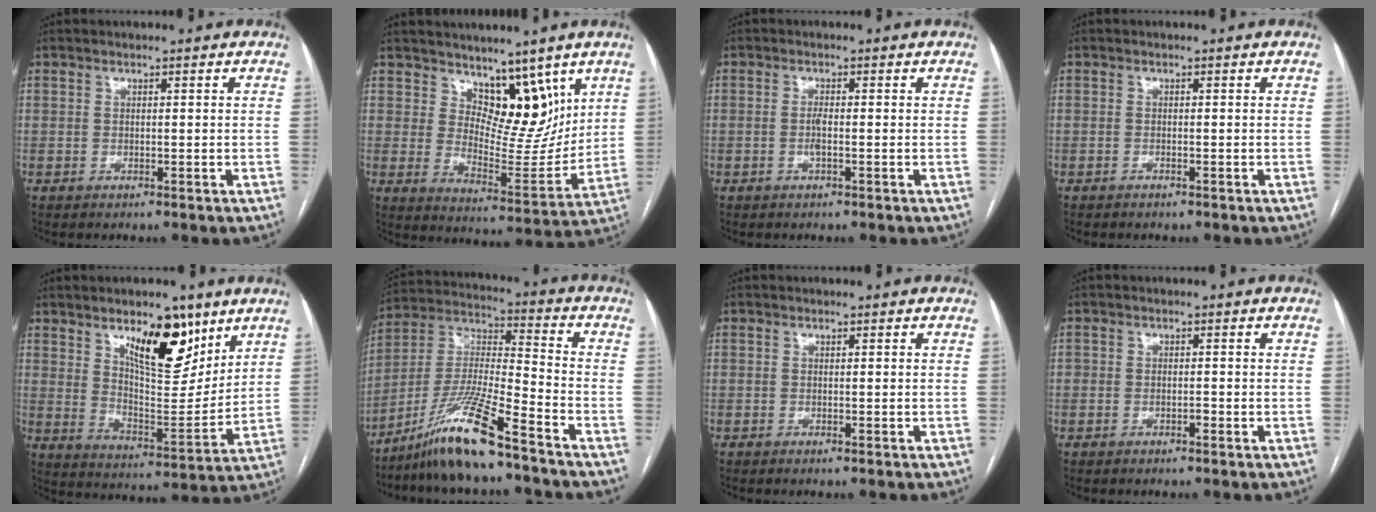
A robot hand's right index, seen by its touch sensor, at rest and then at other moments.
{"total": 10.1, "force": [6.6, 5.1, 5.6], "torque": [-0.075, -0.007, 0.118]}
{"total": 1.4, "force": [-0.3, 0.2, 1.4], "torque": [-0.027, 0.002, -0.005]}
{"total": 0.5, "force": [-0.5, 0.1, 0.2], "torque": [-0.009, -0.001, -0.008]}
{"total": 13.6, "force": [8.0, 4.9, 9.8], "torque": [-0.148, -0.007, 0.139]}
{"total": 13.5, "force": [-9.8, 0.0, 9.3], "torque": [-0.194, -0.010, -0.184]}
{"total": 0.0}
{"total": 0.9, "force": [-0.5, 0.5, 0.6], "torque": [-0.006, 0.004, -0.005]}